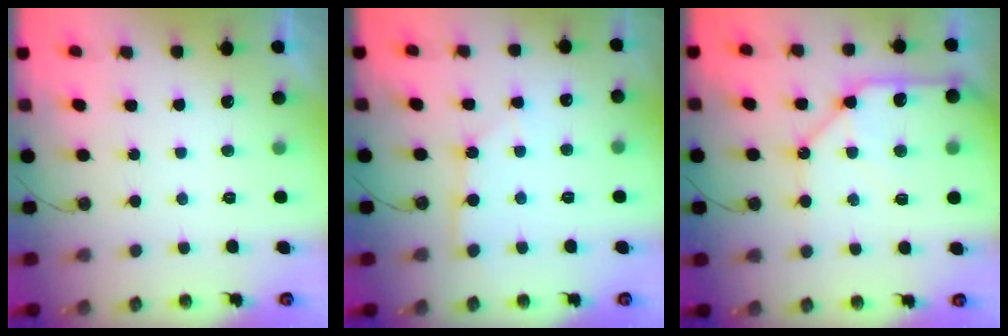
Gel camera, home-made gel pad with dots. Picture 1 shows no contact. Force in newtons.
{"total": 2.8, "press": 2.8, "slide": 0.2}
{"total": 14.4, "press": 14.3, "slide": 1.8}